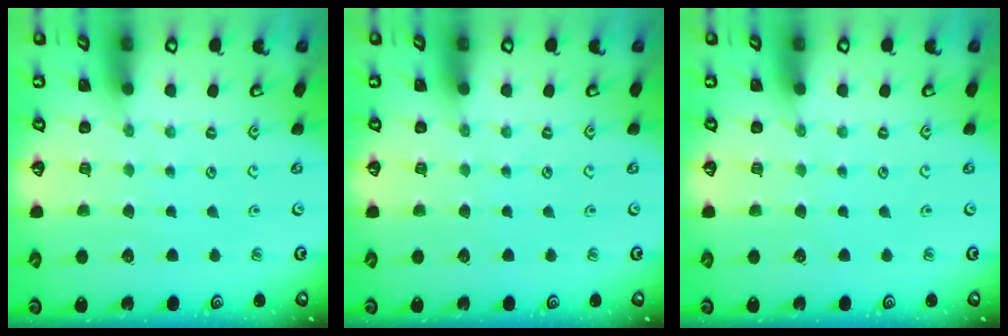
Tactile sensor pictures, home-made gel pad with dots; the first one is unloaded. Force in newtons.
{"total": 0.0}
{"total": 0.0}